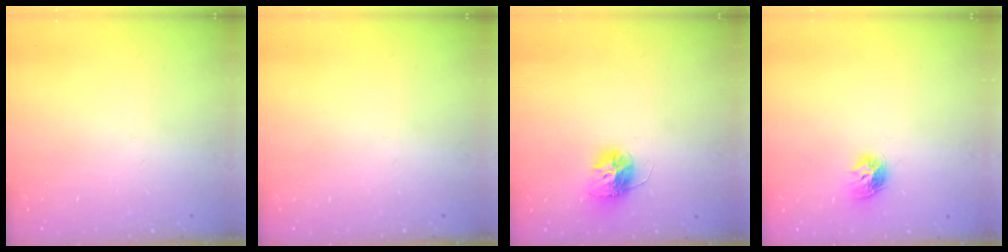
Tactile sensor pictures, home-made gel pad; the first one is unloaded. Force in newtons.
{"total": 0.0}
{"total": 12.4, "press": 12.4, "slide": 1.0}
{"total": 8.3, "press": 8.3, "slide": 0.2}